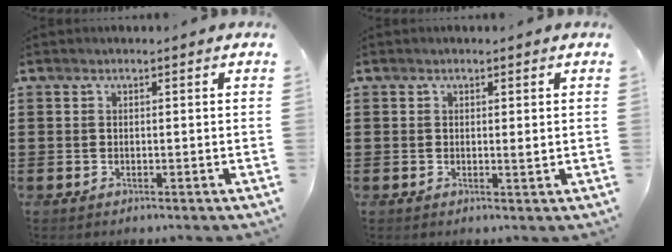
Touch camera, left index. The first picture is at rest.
{"total": 1.0, "force": [0.3, 0.3, 0.9], "torque": [-0.009, -0.001, 0.004]}